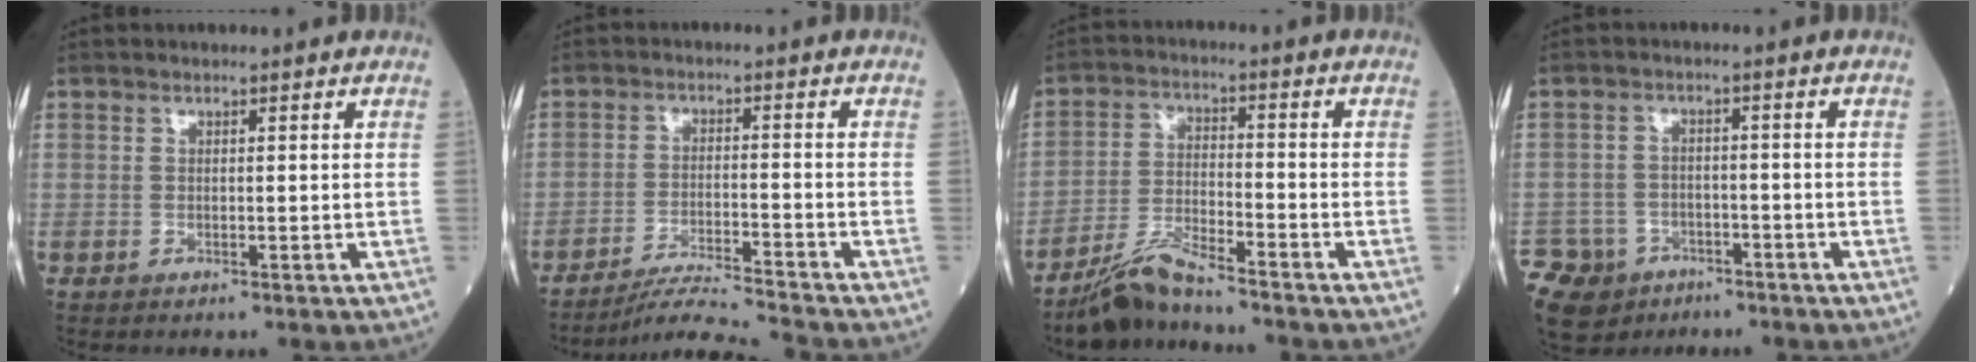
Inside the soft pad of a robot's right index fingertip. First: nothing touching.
{"total": 7.5, "force": [-6.9, -2.6, 1.1], "torque": [-0.020, -0.018, -0.129]}
{"total": 6.8, "force": [-6.2, 0.4, 2.8], "torque": [-0.059, -0.014, -0.119]}
{"total": 10.3, "force": [-7.0, 7.3, 2.2], "torque": [-0.067, 0.003, -0.107]}